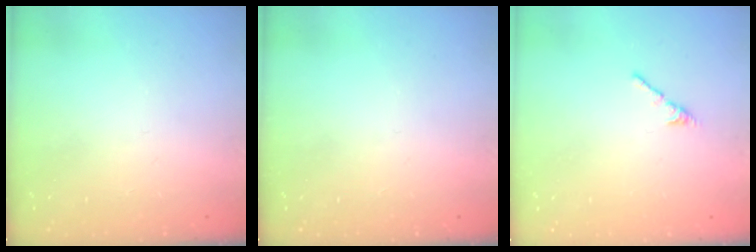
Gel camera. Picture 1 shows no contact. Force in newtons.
{"total": 0.0}
{"total": 2.7, "press": 2.6, "slide": 0.8}